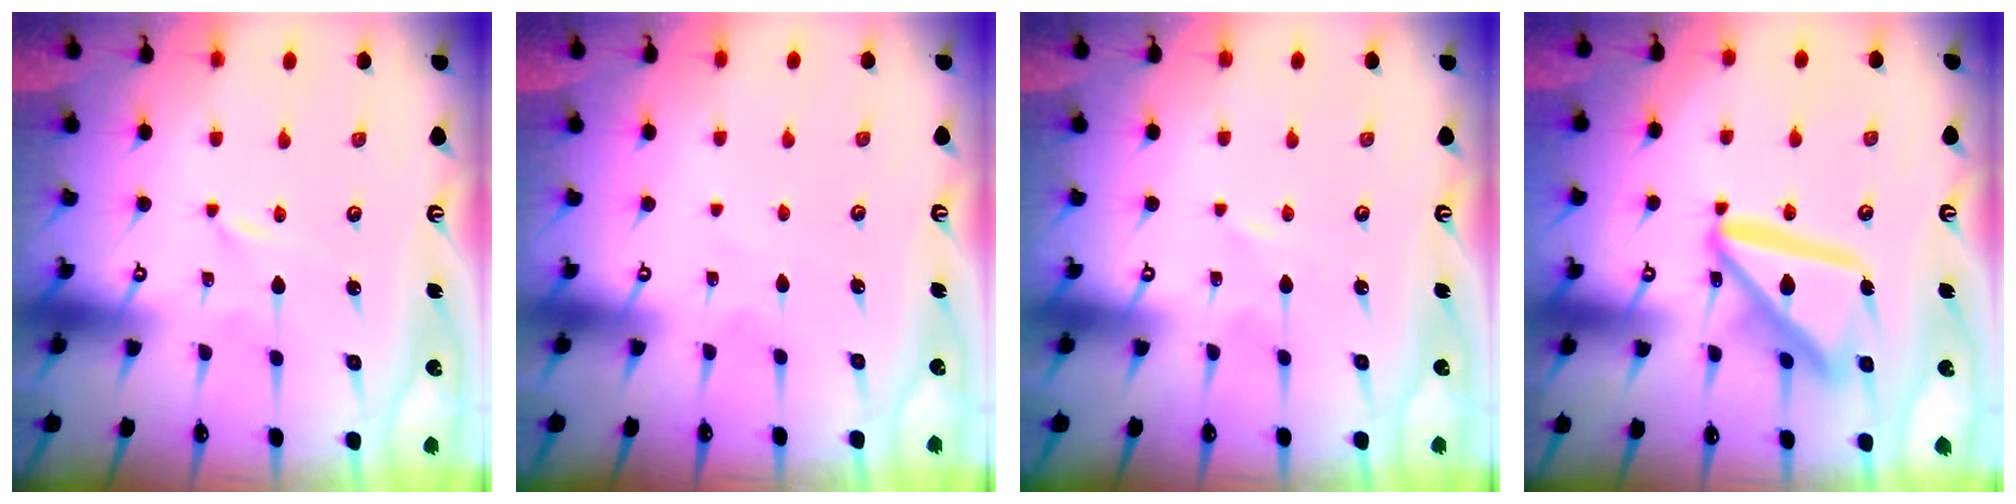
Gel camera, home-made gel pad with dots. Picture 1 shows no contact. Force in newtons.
{"total": 2.9, "press": 2.9, "slide": 0.3}
{"total": 0.6, "press": 0.6, "slide": 0.1}
{"total": 17.2, "press": 17.1, "slide": 1.9}